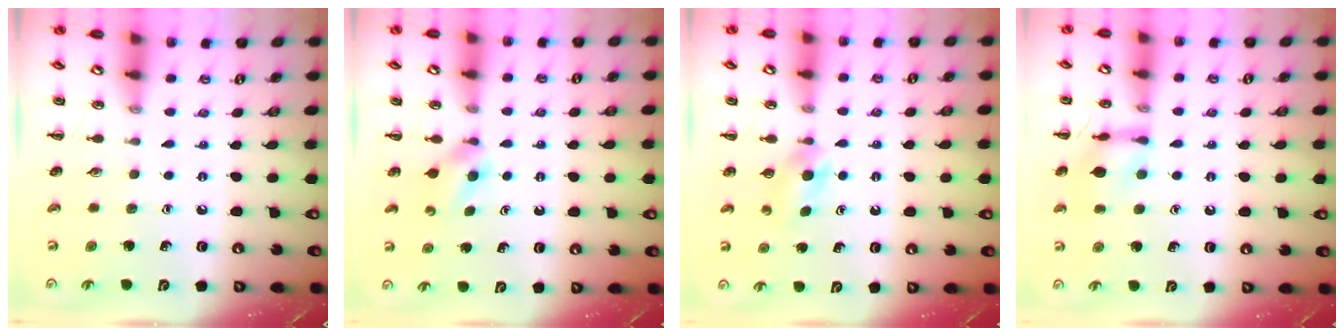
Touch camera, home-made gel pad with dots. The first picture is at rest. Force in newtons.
{"total": 3.0, "press": 2.7, "slide": 1.3}
{"total": 3.4, "press": 3.2, "slide": 1.2}
{"total": 10.0, "press": 10.0, "slide": 0.8}